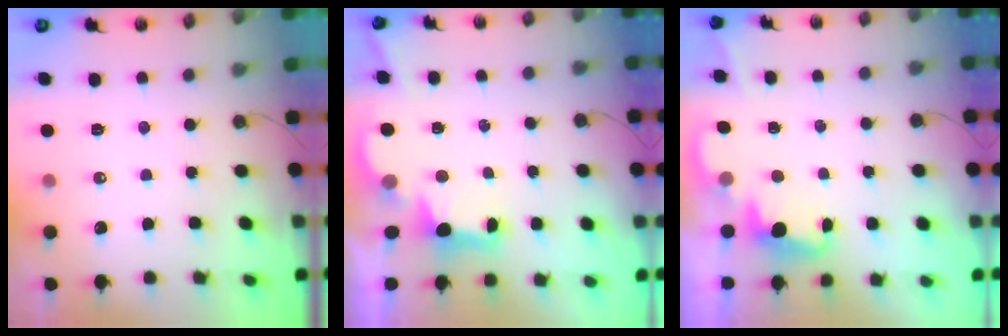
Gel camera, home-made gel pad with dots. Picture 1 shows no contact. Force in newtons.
{"total": 2.8, "press": 2.7, "slide": 0.9}
{"total": 2.3, "press": 2.3, "slide": 0.5}